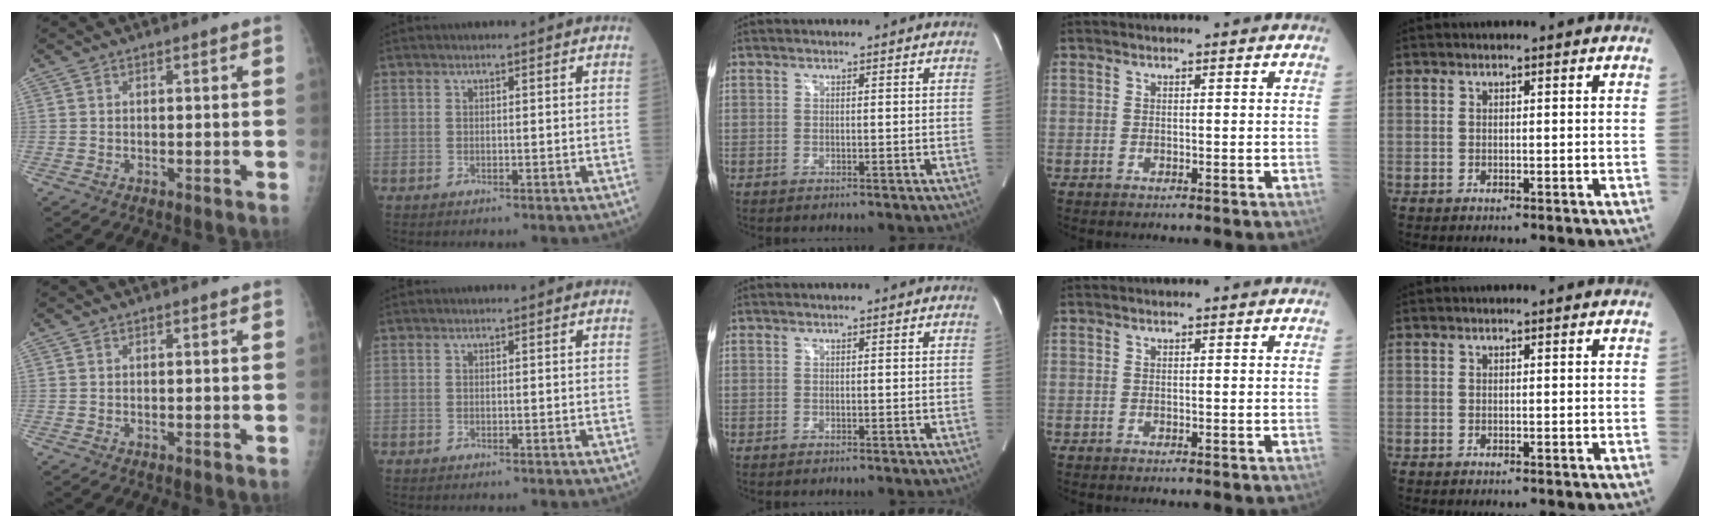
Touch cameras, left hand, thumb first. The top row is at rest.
{}